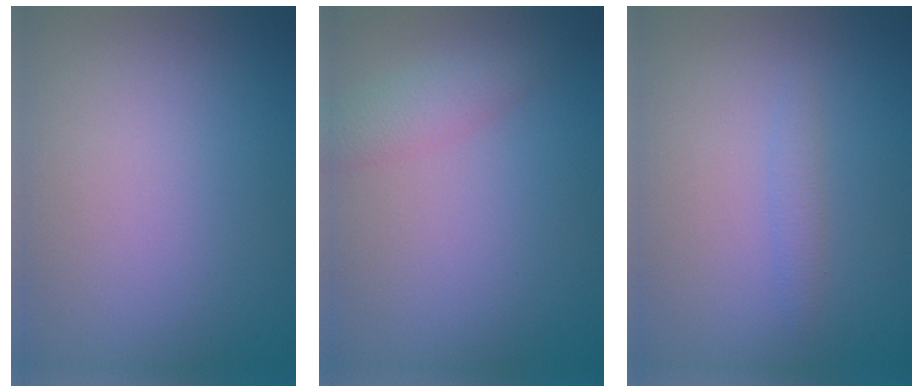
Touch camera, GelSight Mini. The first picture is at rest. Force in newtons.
{"total": 2.5, "press": 2.5, "slide": 0.1}
{"total": 1.0, "press": 1.0, "slide": 0.0}